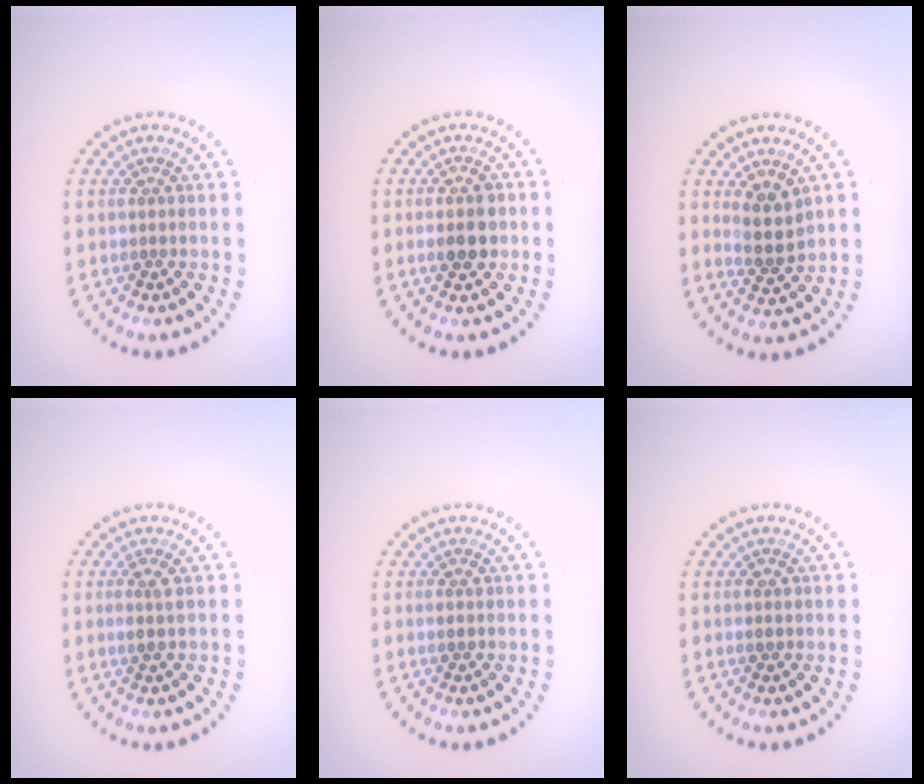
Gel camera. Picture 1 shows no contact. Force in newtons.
{"total": 2.9, "press": 2.9, "slide": 0.2}
{"total": 2.7, "press": 2.3, "slide": 1.4}
{"total": 1.4, "press": 1.2, "slide": 0.7}
{"total": 1.1, "press": 1.0, "slide": 0.3}
{"total": 0.9, "press": 0.9, "slide": 0.1}